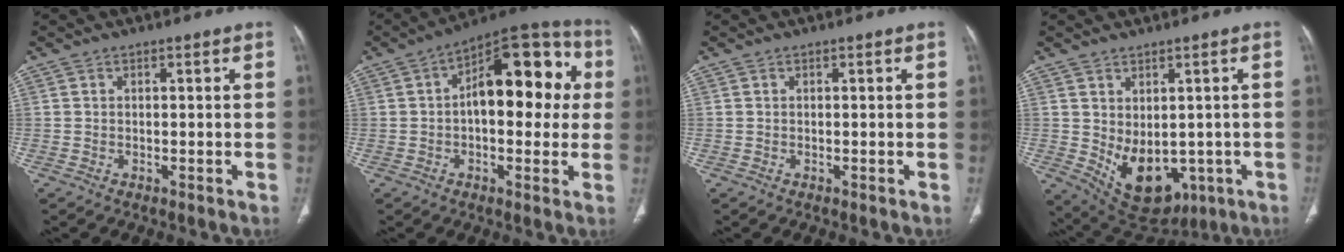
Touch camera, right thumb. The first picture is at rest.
{"total": 18.8, "force": [2.5, 9.5, 16.0], "torque": [-0.177, 0.037, 0.027]}
{"total": 0.0}
{"total": 12.5, "force": [-2.3, 8.4, 9.0], "torque": [-0.113, -0.004, 0.001]}